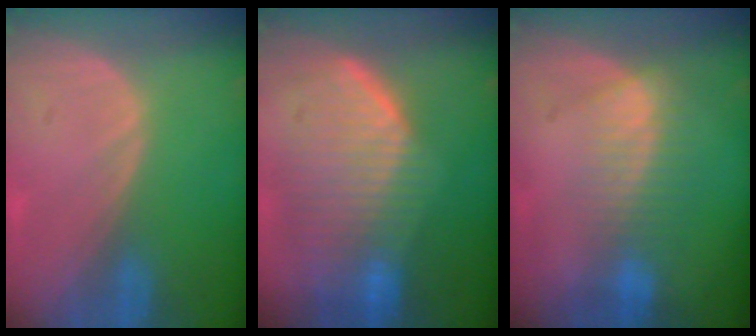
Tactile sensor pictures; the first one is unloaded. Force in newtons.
{"total": 10.3, "press": 9.1, "slide": 4.8}
{"total": 7.4, "press": 6.3, "slide": 3.8}